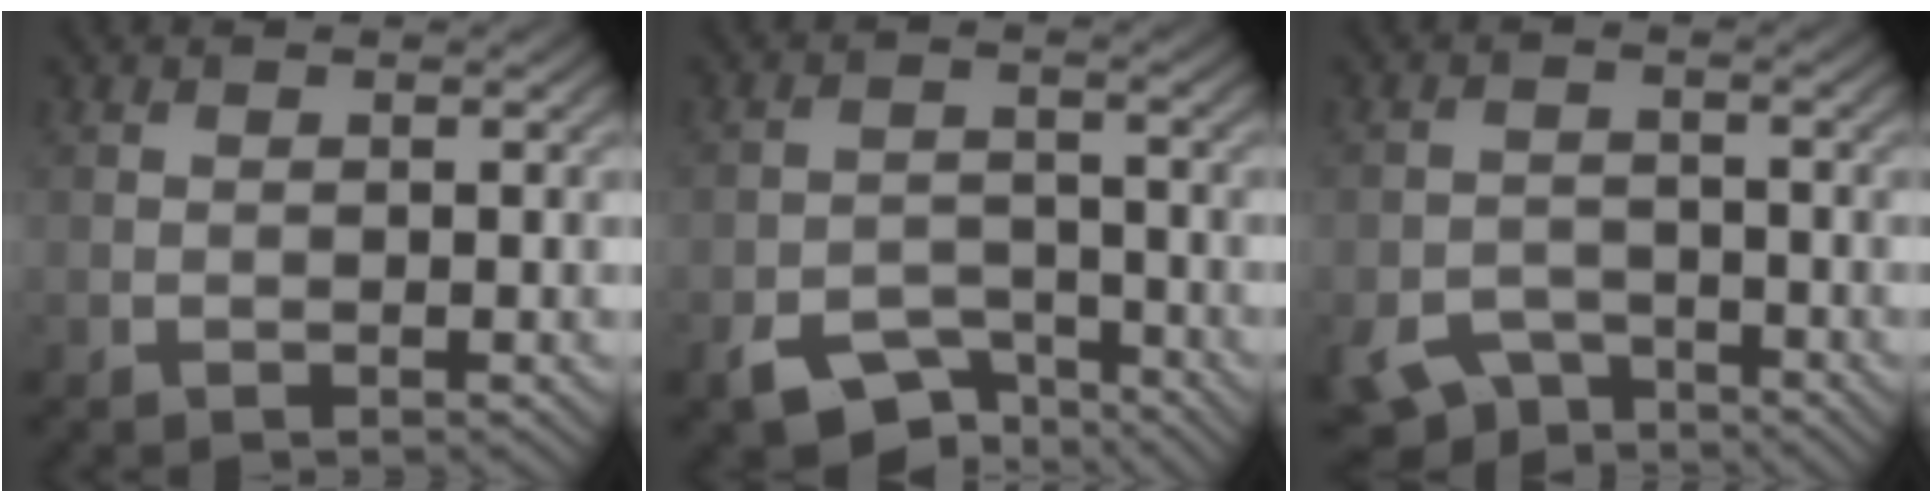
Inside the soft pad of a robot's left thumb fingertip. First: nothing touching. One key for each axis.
{"total": 6.3, "fx": -4.5, "fy": 3.3, "fz": 3.0, "tx": -0.055, "ty": -0.007, "tz": -0.082}
{"total": 5.3, "fx": -3.9, "fy": 2.7, "fz": 2.3, "tx": -0.046, "ty": -0.011, "tz": -0.073}